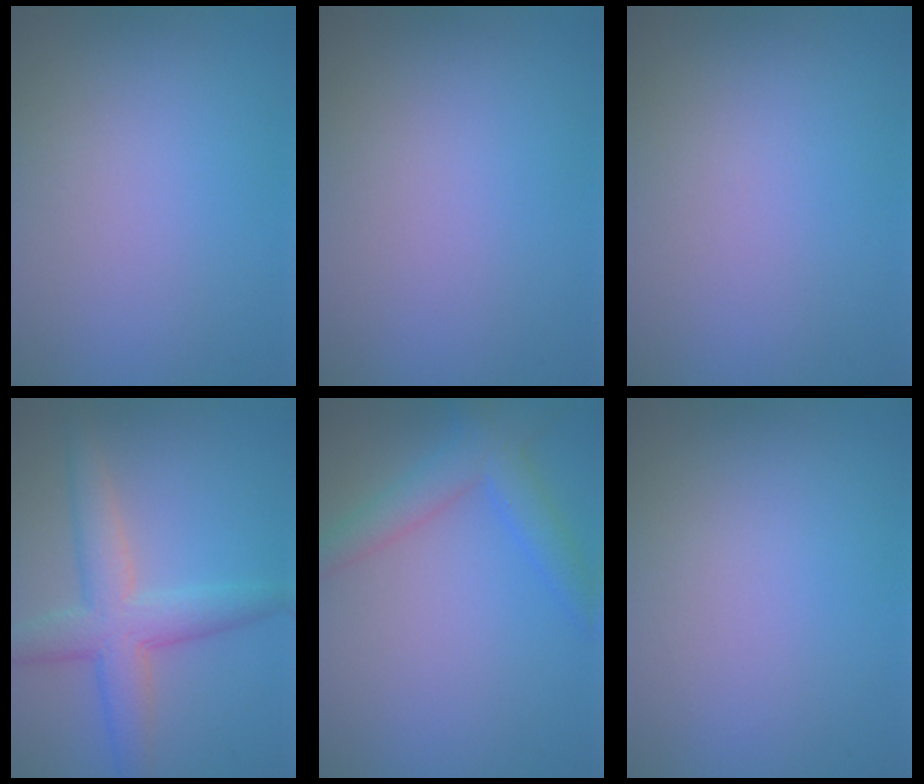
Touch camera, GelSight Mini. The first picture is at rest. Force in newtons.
{"total": 0.0}
{"total": 0.0}
{"total": 5.5, "press": 5.5, "slide": 0.4}
{"total": 3.6, "press": 3.6, "slide": 0.2}
{"total": 0.0}